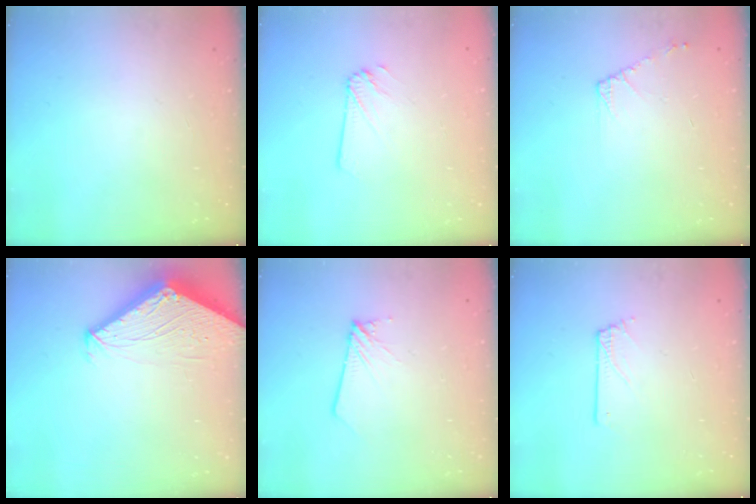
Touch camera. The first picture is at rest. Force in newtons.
{"total": 2.1, "press": 2.1, "slide": 0.1}
{"total": 4.7, "press": 4.6, "slide": 0.8}
{"total": 3.8, "press": 3.8, "slide": 0.3}
{"total": 2.1, "press": 2.1, "slide": 0.2}
{"total": 0.7, "press": 0.7, "slide": 0.1}